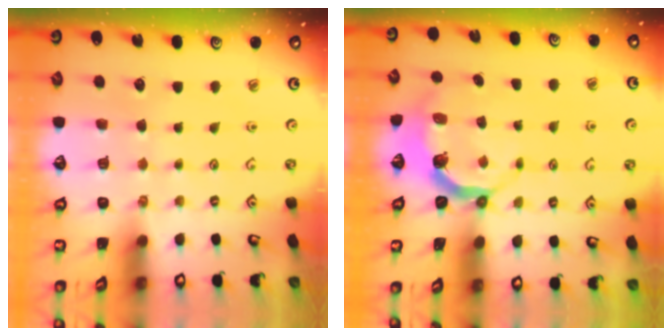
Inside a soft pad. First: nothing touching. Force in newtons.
{"total": 4.3, "press": 2.9, "slide": 3.2}